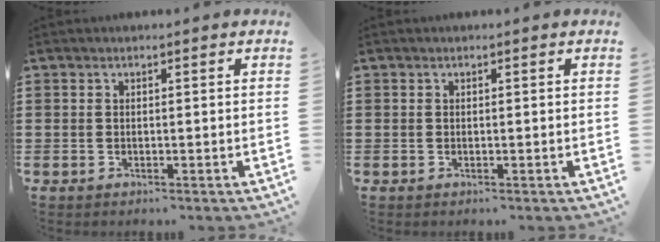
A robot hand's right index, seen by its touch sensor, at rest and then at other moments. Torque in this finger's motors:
{"motor_torque": [0.00, 0.00, 0.01, 0.00]}